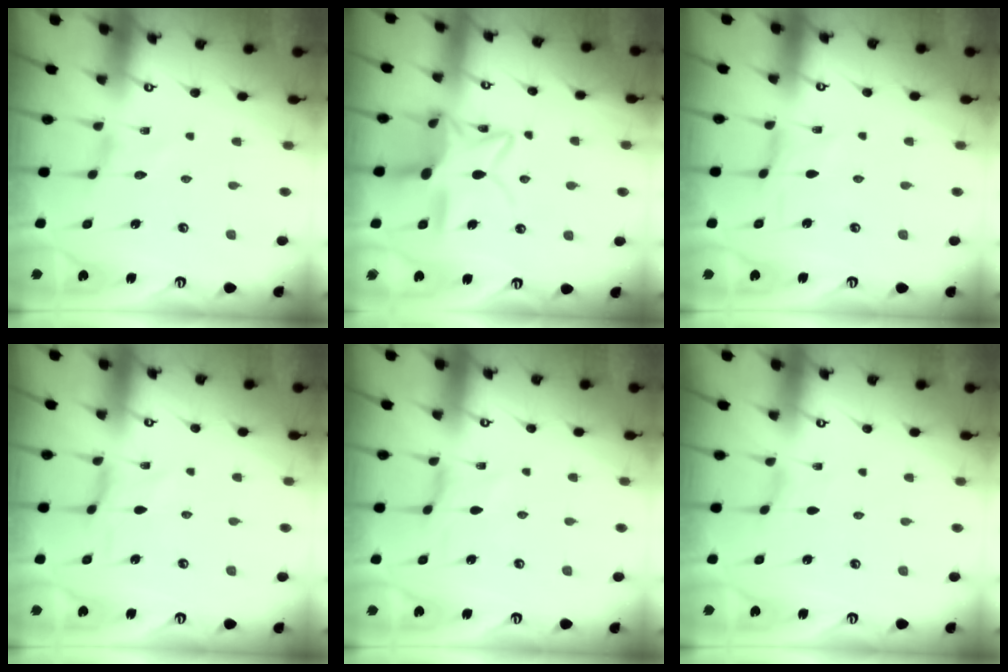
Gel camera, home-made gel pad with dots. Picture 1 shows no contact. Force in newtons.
{"total": 15.2, "press": 15.1, "slide": 1.1}
{"total": 0.0}
{"total": 0.0}
{"total": 0.0}
{"total": 0.7, "press": 0.6, "slide": 0.2}